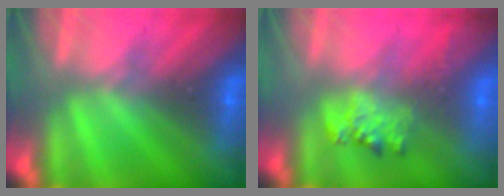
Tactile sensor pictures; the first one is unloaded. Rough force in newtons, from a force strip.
{"total": 2.2}